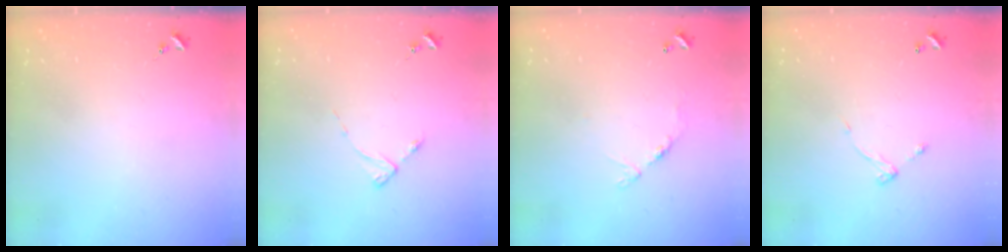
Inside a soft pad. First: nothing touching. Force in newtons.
{"total": 2.7, "press": 2.7, "slide": 0.3}
{"total": 5.9, "press": 5.9, "slide": 0.4}
{"total": 5.4, "press": 5.4, "slide": 0.4}